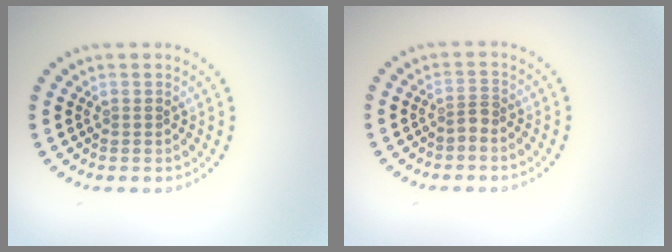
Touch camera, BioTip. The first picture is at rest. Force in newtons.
{"total": 1.1, "press": 0.7, "slide": 0.8}